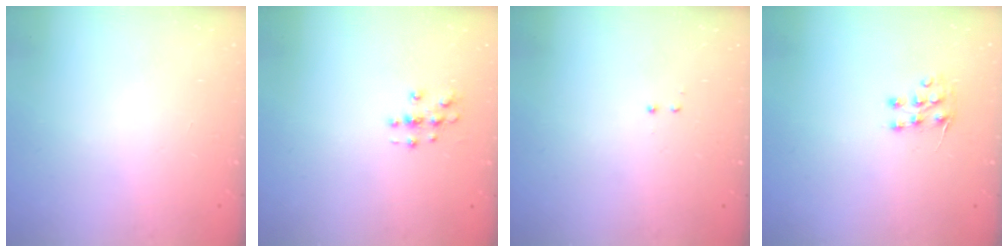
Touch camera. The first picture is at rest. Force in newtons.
{"total": 3.0, "press": 3.0, "slide": 0.3}
{"total": 0.5, "press": 0.5, "slide": 0.3}
{"total": 6.7, "press": 6.5, "slide": 1.4}